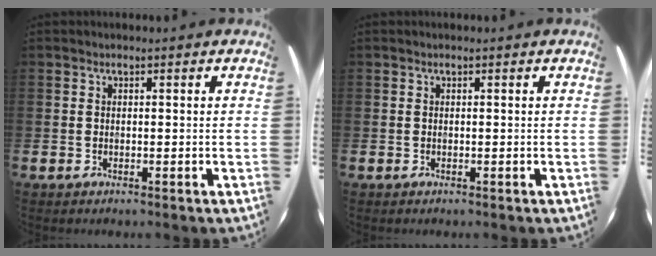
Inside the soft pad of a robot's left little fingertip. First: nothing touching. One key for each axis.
{"total": 0.0}